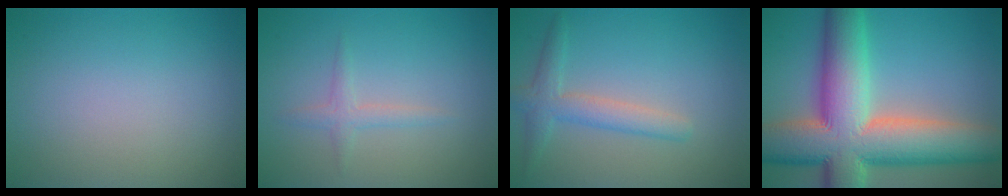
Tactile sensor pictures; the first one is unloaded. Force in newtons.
{"total": 1.5, "press": 1.5, "slide": 0.1}
{"total": 2.9, "press": 2.9, "slide": 0.1}
{"total": 15.1, "press": 15.1, "slide": 1.0}